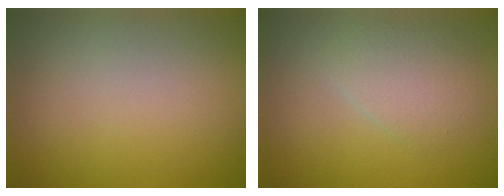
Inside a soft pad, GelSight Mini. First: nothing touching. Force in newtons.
{"total": 2.6, "press": 2.6, "slide": 0.1}